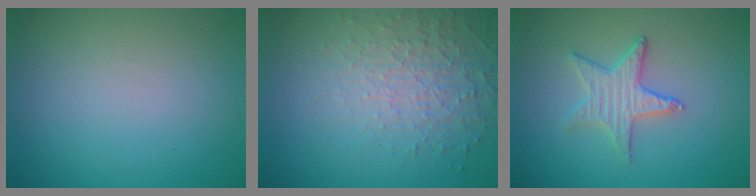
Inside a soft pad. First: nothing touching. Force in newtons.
{"total": 5.3, "press": 3.4, "slide": 4.1}
{"total": 2.8, "press": 2.7, "slide": 0.7}